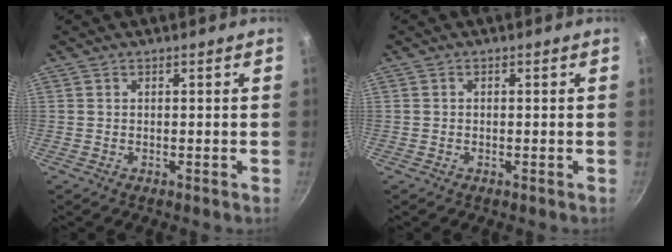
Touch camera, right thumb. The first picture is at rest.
{"total": 0.0}